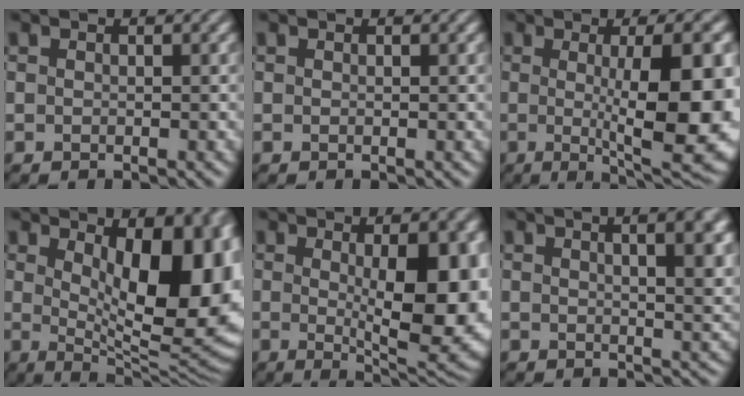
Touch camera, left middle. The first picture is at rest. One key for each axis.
{"total": 0.0}
{"total": 13.0, "fx": -0.2, "fy": 3.4, "fz": 12.5, "tx": -0.151, "ty": -0.006, "tz": -0.002}
{"total": 14.0, "fx": 2.1, "fy": 5.3, "fz": 12.8, "tx": -0.137, "ty": 0.003, "tz": 0.030}
{"total": 11.9, "fx": 0.3, "fy": 3.6, "fz": 11.4, "tx": -0.133, "ty": -0.008, "tz": 0.011}
{"total": 9.2, "fx": 3.7, "fy": 3.9, "fz": 7.5, "tx": -0.039, "ty": 0.044, "tz": 0.026}